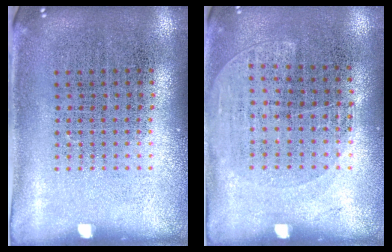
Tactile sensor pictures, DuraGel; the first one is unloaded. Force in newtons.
{"total": 1.3, "press": 1.0, "slide": 0.7}